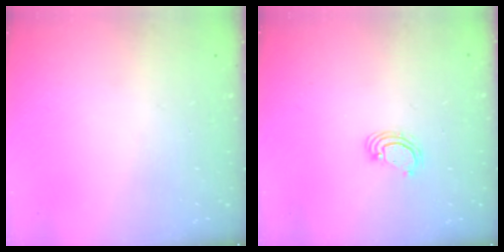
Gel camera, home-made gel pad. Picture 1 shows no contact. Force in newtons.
{"total": 3.8, "press": 3.8, "slide": 0.4}